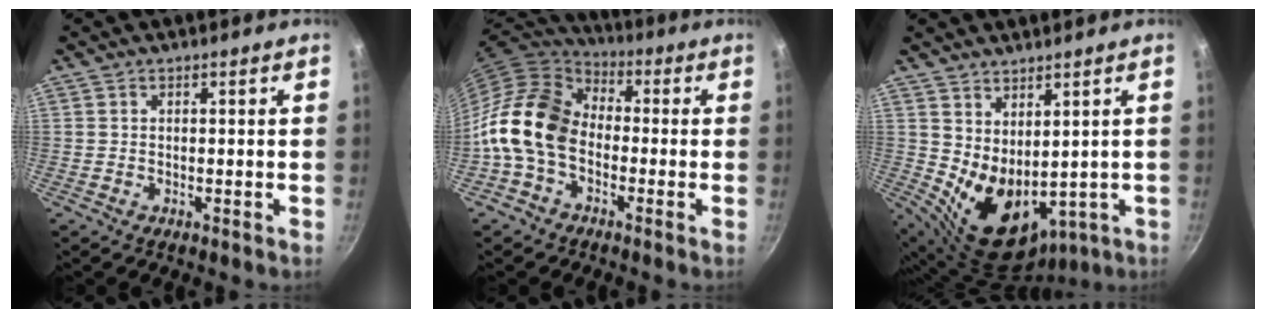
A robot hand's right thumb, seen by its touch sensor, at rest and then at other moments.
{"total": 14.8, "force": [-2.8, 10.5, 10.0], "torque": [-0.161, 0.041, -0.078]}
{"total": 12.3, "force": [1.7, 7.8, 9.3], "torque": [-0.131, -0.033, 0.064]}